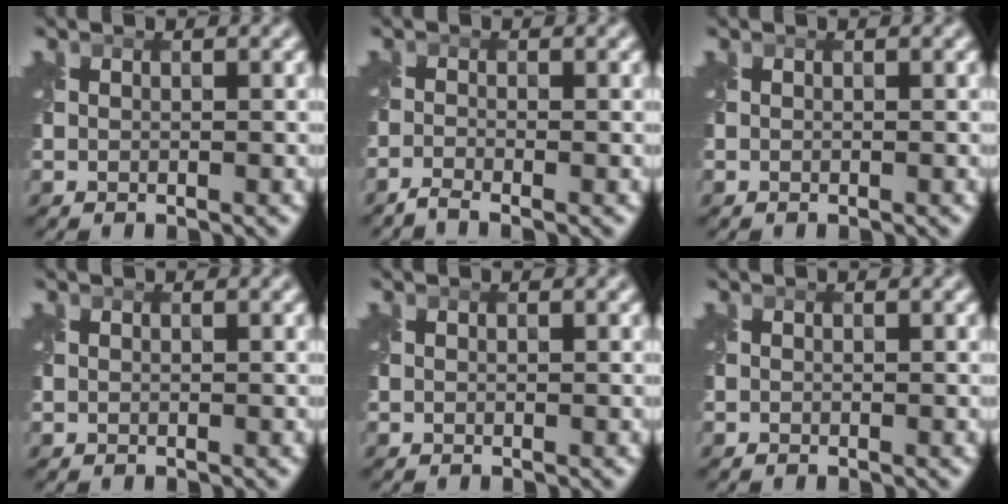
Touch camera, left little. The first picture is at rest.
{"total": 1.5, "force": [-1.4, 0.1, 0.6], "torque": [-0.015, -0.011, -0.040]}
{"total": 0.0}
{"total": 0.0}
{"total": 0.0}
{"total": 0.0}